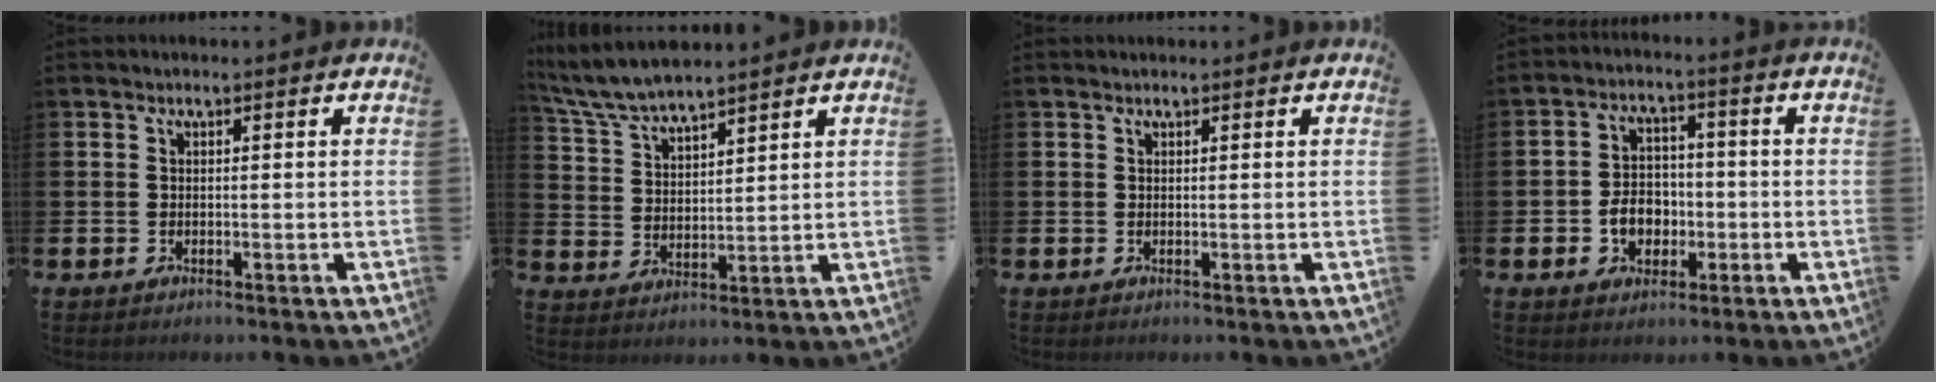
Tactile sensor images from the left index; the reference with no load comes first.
{"total": 5.8, "force": [5.6, 0.6, 1.3], "torque": [-0.050, -0.026, 0.102]}
{"total": 0.0}
{"total": 5.1, "force": [-2.0, 3.9, 2.6], "torque": [-0.033, 0.003, -0.045]}